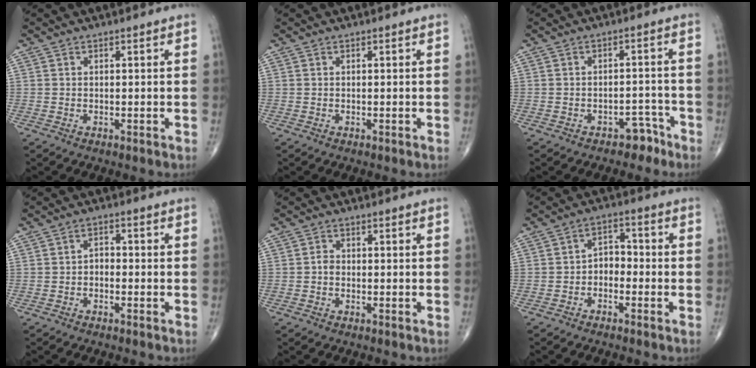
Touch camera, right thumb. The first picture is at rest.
{"total": 0.0}
{"total": 3.9, "force": [-2.9, 2.4, 1.1], "torque": [0.000, 0.037, -0.036]}
{"total": 2.2, "force": [-0.7, 1.5, 1.3], "torque": [-0.007, 0.015, -0.021]}
{"total": 1.4, "force": [-0.3, 1.1, 0.8], "torque": [-0.005, 0.005, -0.009]}
{"total": 4.1, "force": [-1.5, 2.9, 2.5], "torque": [-0.019, 0.031, -0.039]}